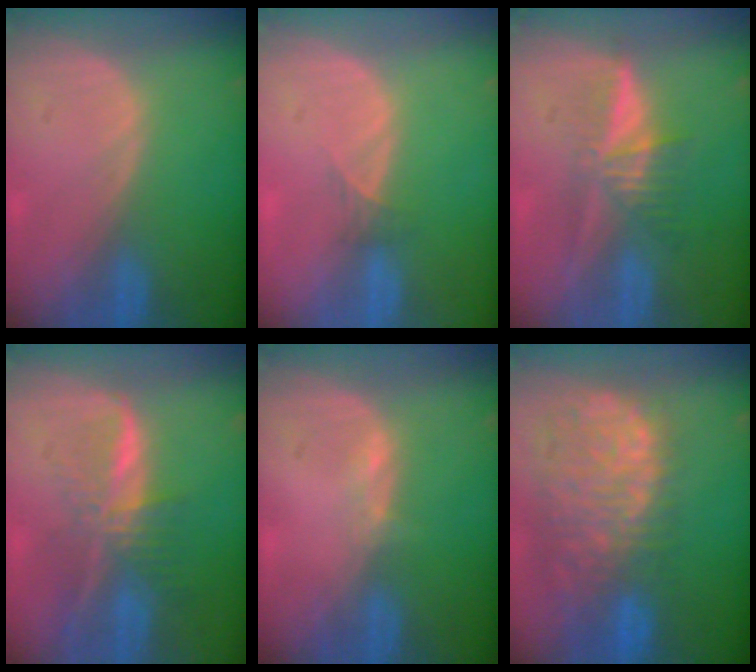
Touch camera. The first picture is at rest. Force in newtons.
{"total": 1.3, "press": 1.0, "slide": 0.8}
{"total": 5.3, "press": 5.2, "slide": 1.2}
{"total": 7.8, "press": 6.5, "slide": 4.2}
{"total": 1.0, "press": 0.8, "slide": 0.5}
{"total": 12.8, "press": 10.6, "slide": 7.1}